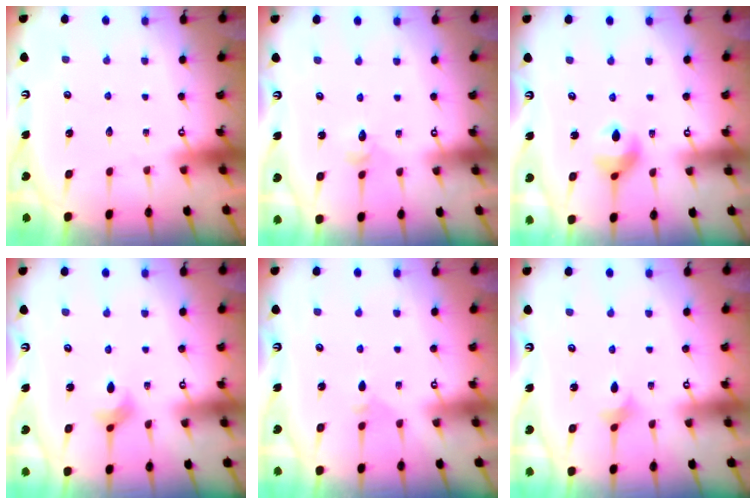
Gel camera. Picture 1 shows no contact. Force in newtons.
{"total": 2.2, "press": 2.2, "slide": 0.2}
{"total": 9.2, "press": 9.0, "slide": 2.2}
{"total": 3.5, "press": 3.5, "slide": 0.5}
{"total": 2.9, "press": 2.8, "slide": 0.8}
{"total": 2.4, "press": 2.3, "slide": 0.4}